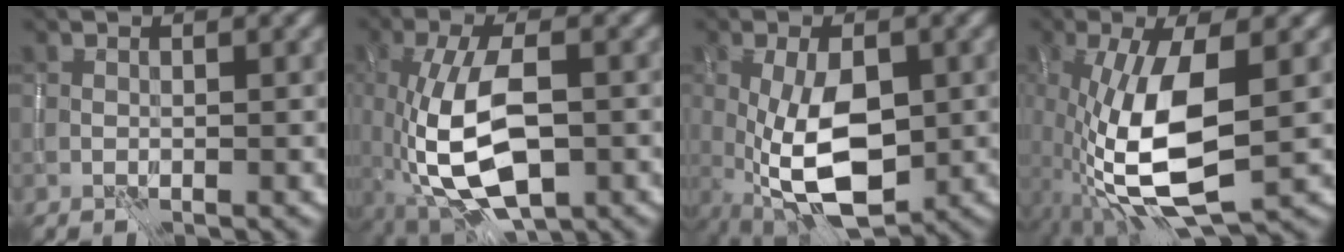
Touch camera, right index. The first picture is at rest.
{"total": 9.7, "force": [-2.4, 4.4, 8.4], "torque": [-0.174, -0.006, -0.044]}
{"total": 8.8, "force": [-1.3, 4.1, 7.6], "torque": [-0.160, -0.010, -0.022]}
{"total": 10.2, "force": [-2.0, 3.7, 9.3], "torque": [-0.204, -0.008, -0.041]}